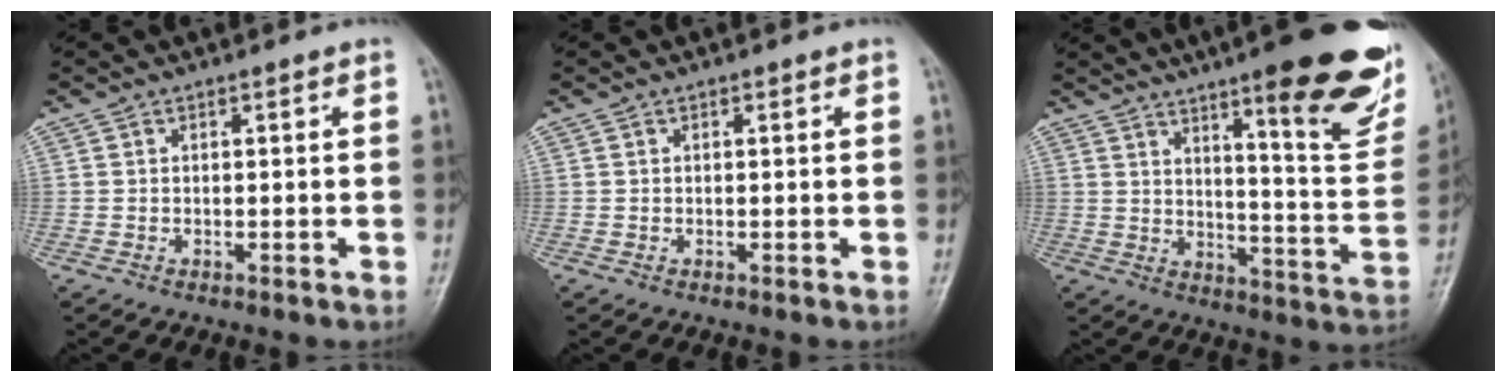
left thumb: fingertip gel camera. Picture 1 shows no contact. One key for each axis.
{"total": 0.0}
{"total": 23.9, "fx": 14.4, "fy": 4.8, "fz": 18.5, "tx": -0.217, "ty": -0.069, "tz": 0.198}